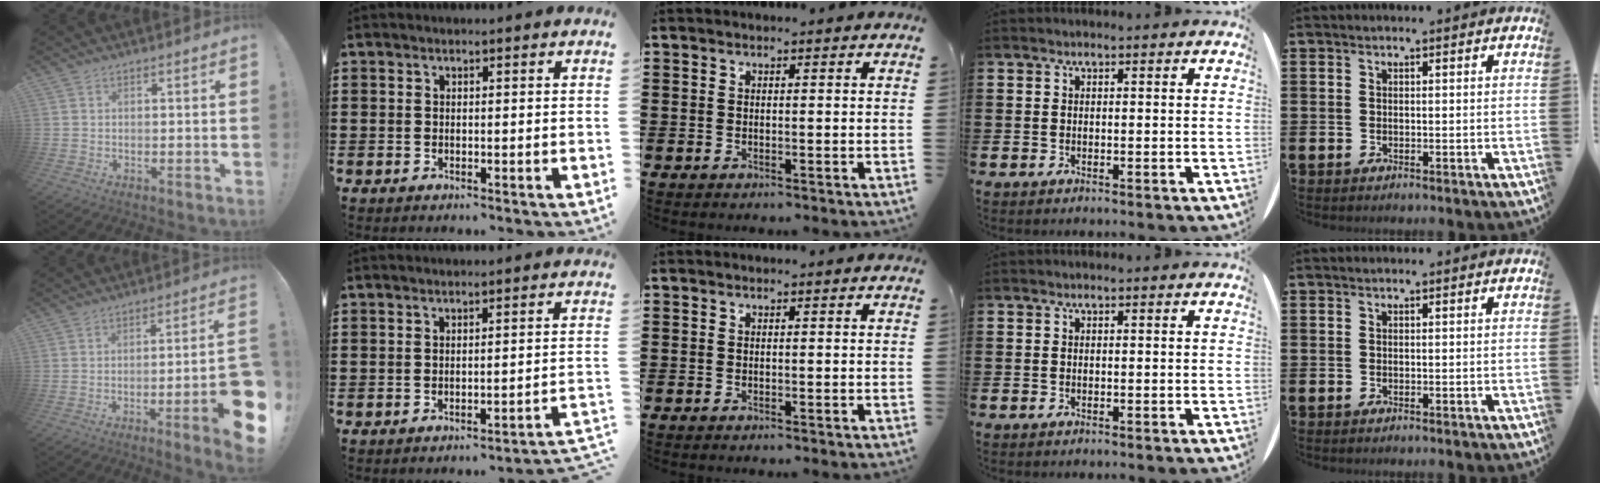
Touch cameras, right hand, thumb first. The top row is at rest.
{"thumb": {"total": 11.5, "force": [-4.5, 1.0, 10.5], "torque": [-0.149, 0.011, -0.065]}, "index": {"total": 2.0, "force": [-1.7, -0.4, 0.9], "torque": [-0.017, -0.003, -0.037]}}